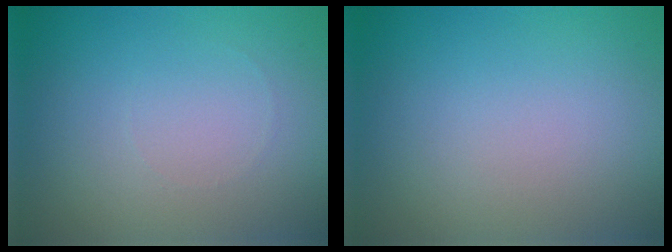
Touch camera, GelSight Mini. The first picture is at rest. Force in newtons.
{"total": 0.0}